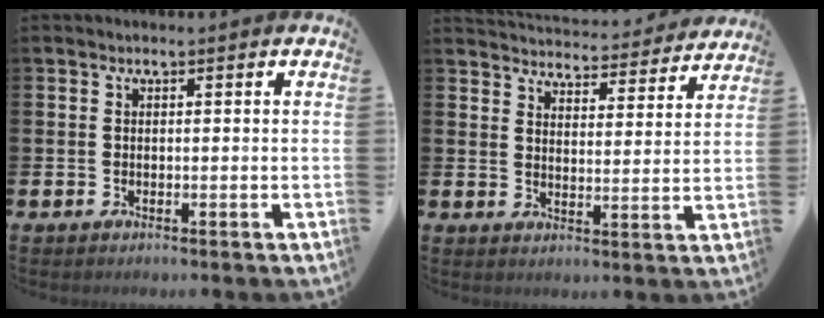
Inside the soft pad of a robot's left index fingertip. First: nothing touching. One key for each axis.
{"total": 4.5, "fx": 4.5, "fy": 0.5, "fz": 0.2, "tx": -0.008, "ty": -0.043, "tz": 0.073}